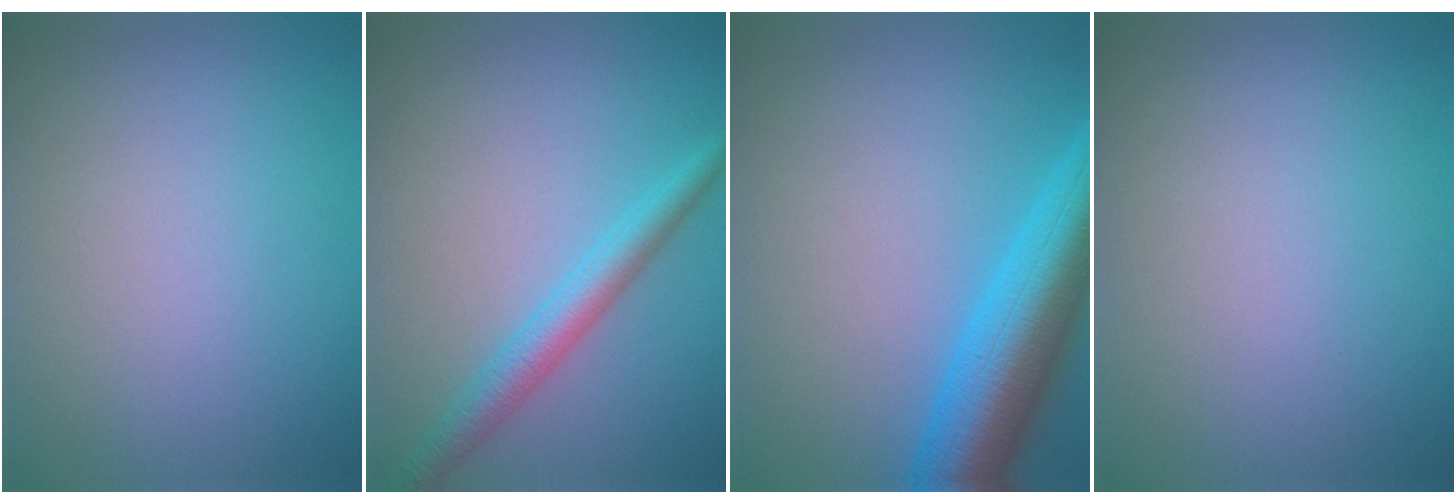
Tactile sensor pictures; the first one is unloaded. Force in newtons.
{"total": 3.4, "press": 3.4, "slide": 0.1}
{"total": 8.5, "press": 8.5, "slide": 0.6}
{"total": 0.0}